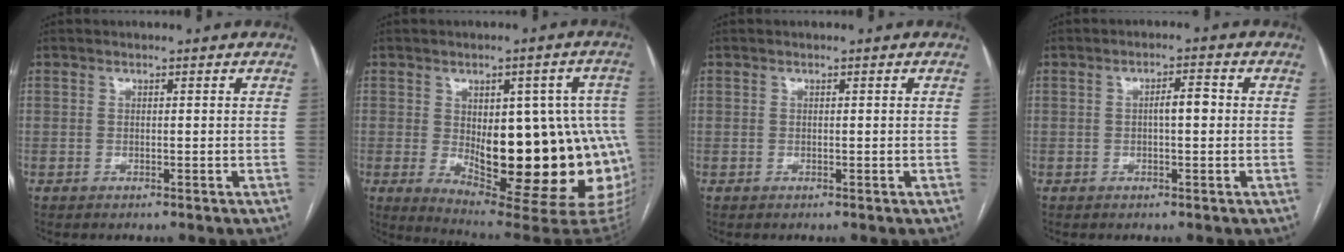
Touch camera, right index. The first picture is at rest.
{"total": 24.4, "force": [-2.7, 8.8, 22.7], "torque": [-0.225, 0.009, -0.010]}
{"total": 0.0}
{"total": 2.9, "force": [0.0, 0.7, 2.8], "torque": [-0.045, 0.009, 0.001]}